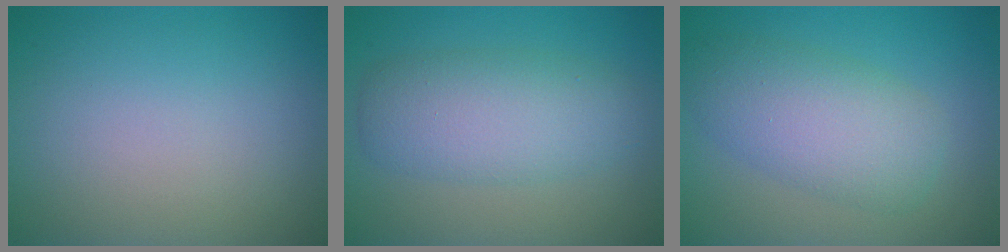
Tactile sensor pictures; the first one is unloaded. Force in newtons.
{"total": 5.6, "press": 5.6, "slide": 0.2}
{"total": 5.8, "press": 5.8, "slide": 0.3}